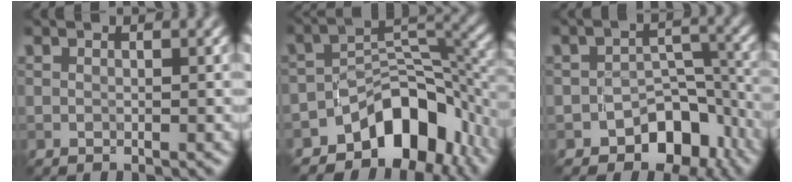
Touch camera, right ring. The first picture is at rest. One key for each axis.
{"total": 9.3, "fx": -5.5, "fy": 5.3, "fz": 5.3, "tx": -0.058, "ty": -0.001, "tz": -0.089}
{"total": 6.2, "fx": -3.8, "fy": 3.8, "fz": 3.0, "tx": -0.017, "ty": 0.001, "tz": -0.059}